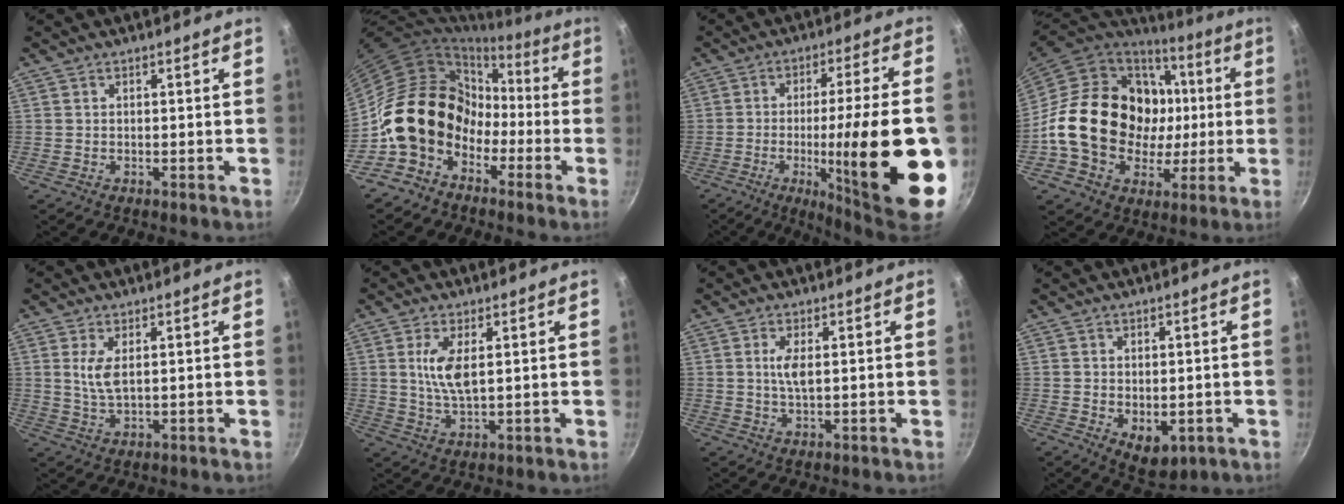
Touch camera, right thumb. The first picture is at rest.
{"total": 14.0, "force": [-4.1, 11.4, 7.0], "torque": [-0.051, 0.047, -0.075]}
{"total": 24.4, "force": [-5.9, 4.1, 23.3], "torque": [-0.326, 0.018, -0.074]}
{"total": 25.7, "force": [1.3, 20.6, 15.4], "torque": [-0.241, 0.026, 0.036]}
{"total": 4.5, "force": [1.2, 1.9, 3.9], "torque": [-0.078, -0.010, 0.026]}
{"total": 6.5, "force": [1.6, 2.5, 5.8], "torque": [-0.111, -0.009, 0.033]}
{"total": 3.5, "force": [0.7, 1.2, 3.2], "torque": [-0.065, -0.002, 0.015]}
{"total": 6.2, "force": [-1.0, 4.0, 4.6], "torque": [-0.053, -0.012, -0.002]}